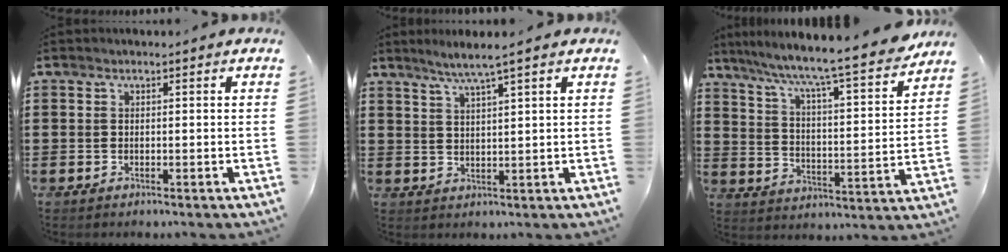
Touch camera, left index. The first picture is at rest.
{"total": 3.9, "force": [2.8, -0.5, 2.6], "torque": [-0.057, -0.004, 0.047]}
{"total": 7.1, "force": [6.2, -0.5, 3.5], "torque": [-0.087, -0.056, 0.092]}